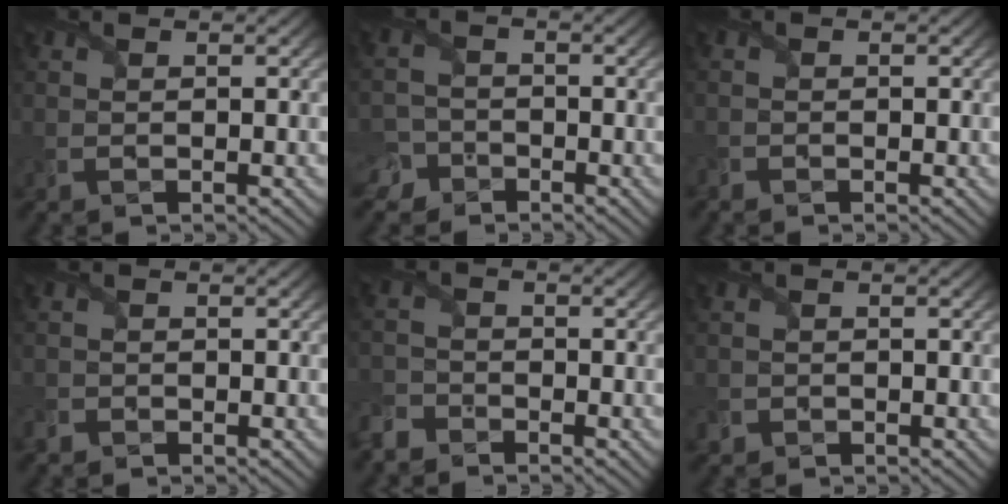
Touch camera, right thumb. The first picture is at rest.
{"total": 4.2, "force": [-3.1, 2.8, 0.8], "torque": [-0.010, 0.000, -0.065]}
{"total": 0.6, "force": [-0.6, 0.2, 0.0], "torque": [-0.003, -0.002, -0.014]}
{"total": 1.4, "force": [-1.0, 0.9, 0.3], "torque": [-0.011, -0.003, -0.027]}
{"total": 3.1, "force": [-2.7, 1.4, 0.7], "torque": [-0.019, -0.004, -0.072]}
{"total": 1.6, "force": [-0.9, 1.3, 0.2], "torque": [-0.004, -0.006, -0.023]}